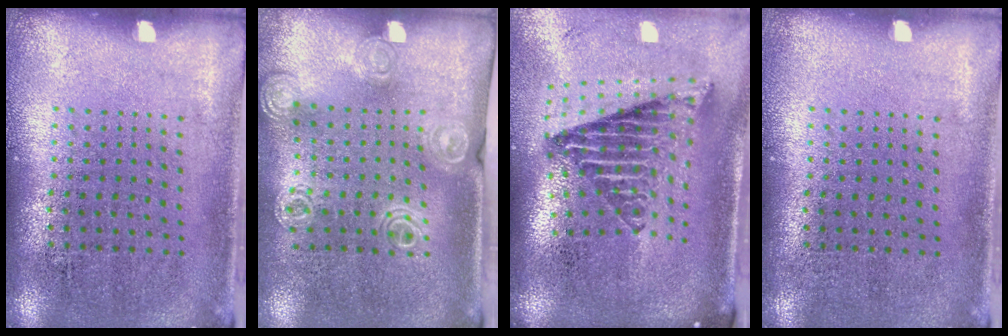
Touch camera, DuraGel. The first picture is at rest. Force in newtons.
{"total": 1.3, "press": 1.3, "slide": 0.3}
{"total": 2.7, "press": 1.7, "slide": 2.0}
{"total": 0.0}